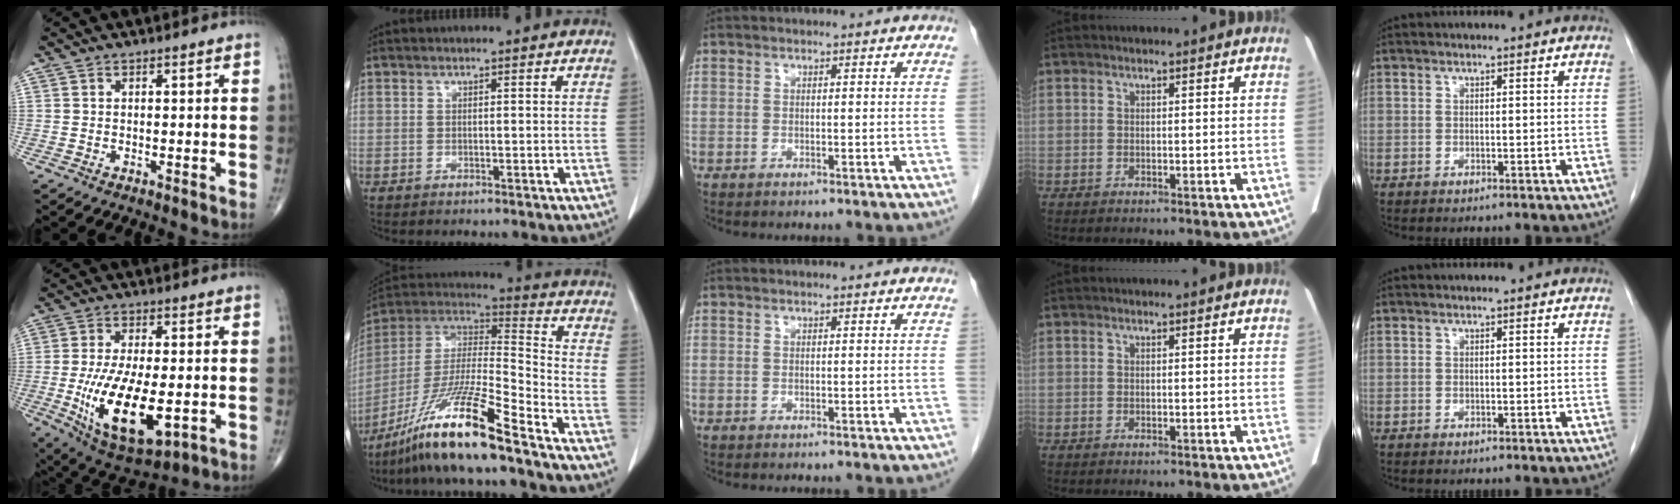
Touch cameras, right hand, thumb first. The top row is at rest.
{"thumb": {"total": 18.0, "force": [-4.0, 7.9, 15.7], "torque": [-0.281, -0.014, -0.049]}, "index": {"total": 17.2, "force": [-12.1, 0.2, 12.2], "torque": [-0.247, -0.016, -0.225]}}